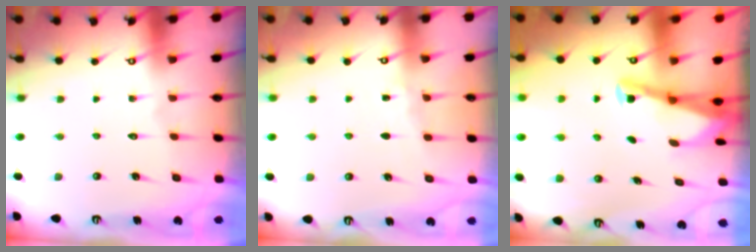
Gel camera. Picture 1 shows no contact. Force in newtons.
{"total": 3.0, "press": 3.0, "slide": 0.4}
{"total": 3.0, "press": 3.0, "slide": 0.3}